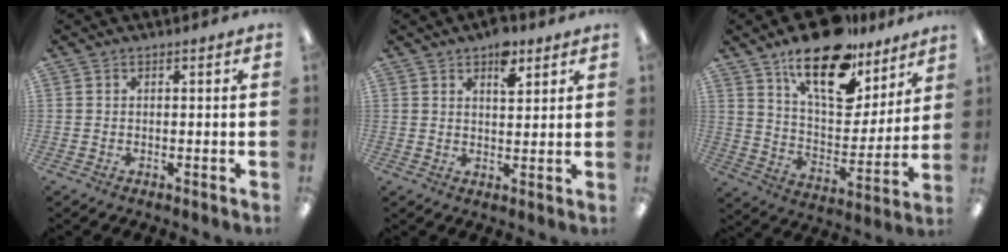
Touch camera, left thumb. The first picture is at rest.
{"total": 5.9, "force": [3.9, 2.8, 3.5], "torque": [-0.029, -0.023, 0.060]}
{"total": 19.9, "force": [13.9, 8.7, 11.3], "torque": [-0.183, -0.085, 0.241]}